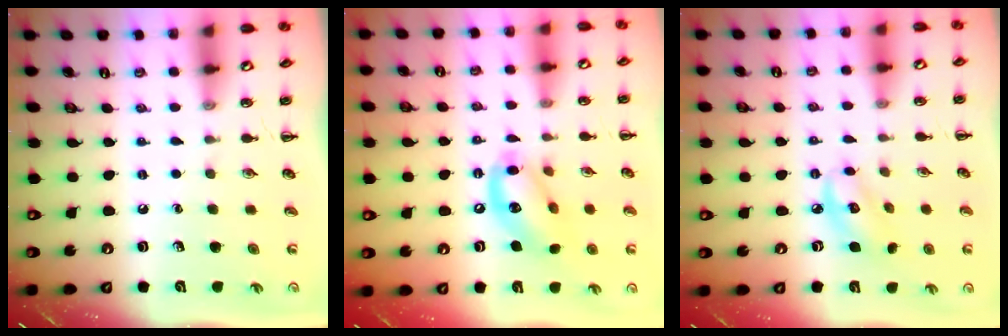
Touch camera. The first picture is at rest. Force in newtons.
{"total": 14.0, "press": 13.7, "slide": 3.0}
{"total": 6.7, "press": 6.7, "slide": 0.3}